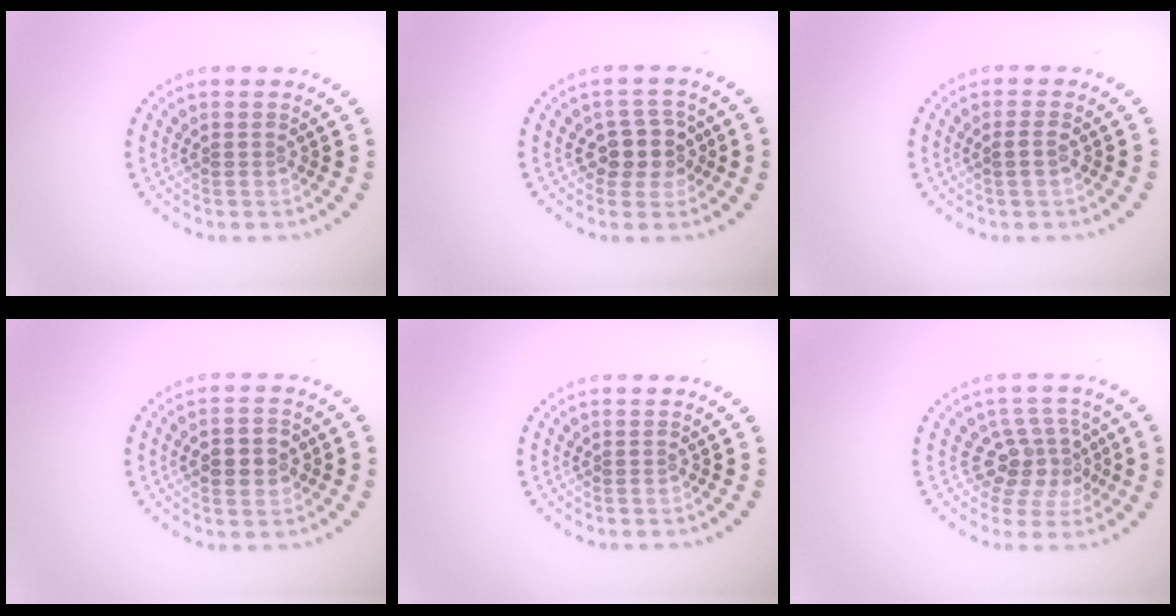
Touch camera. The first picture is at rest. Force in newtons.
{"total": 2.9, "press": 2.5, "slide": 1.4}
{"total": 0.6, "press": 0.6, "slide": 0.2}
{"total": 2.9, "press": 2.9, "slide": 0.2}
{"total": 0.0}
{"total": 3.6, "press": 2.6, "slide": 2.5}